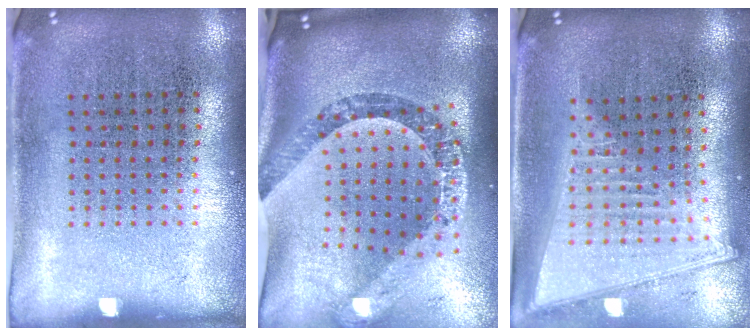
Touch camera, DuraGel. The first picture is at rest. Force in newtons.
{"total": 2.8, "press": 2.1, "slide": 1.8}
{"total": 2.0, "press": 1.7, "slide": 1.0}